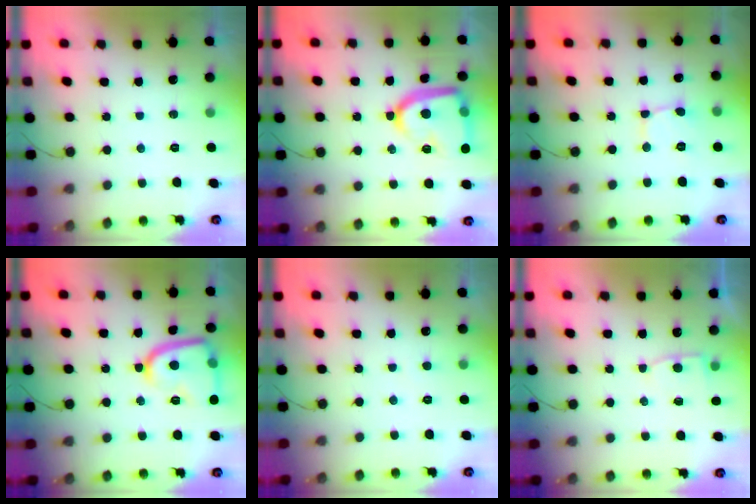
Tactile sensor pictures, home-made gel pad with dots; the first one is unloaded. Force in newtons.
{"total": 16.8, "press": 16.8, "slide": 1.0}
{"total": 2.2, "press": 2.2, "slide": 0.1}
{"total": 14.1, "press": 14.1, "slide": 0.8}
{"total": 2.0, "press": 2.0, "slide": 0.2}
{"total": 5.0, "press": 4.9, "slide": 0.4}